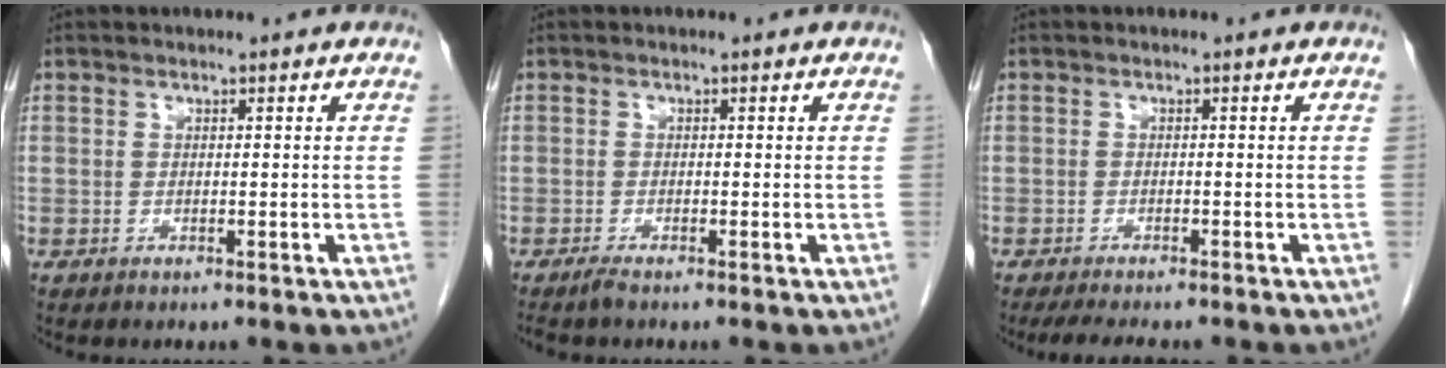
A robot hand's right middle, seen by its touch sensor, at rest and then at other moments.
{"total": 1.0, "force": [-0.8, -0.2, 0.5], "torque": [-0.015, -0.003, -0.018]}
{"total": 6.3, "force": [-5.4, 1.0, 3.2], "torque": [-0.042, -0.010, -0.079]}